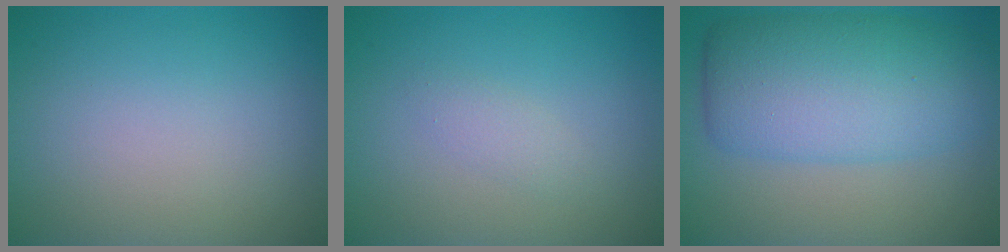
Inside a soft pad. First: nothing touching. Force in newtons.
{"total": 1.1, "press": 1.1, "slide": 0.0}
{"total": 8.4, "press": 8.4, "slide": 0.0}